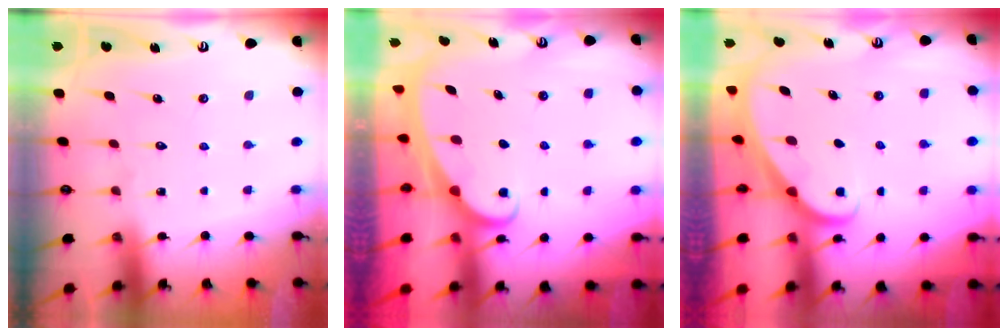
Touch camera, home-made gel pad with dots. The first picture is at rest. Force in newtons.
{"total": 2.0, "press": 2.0, "slide": 0.3}
{"total": 1.8, "press": 1.7, "slide": 0.0}